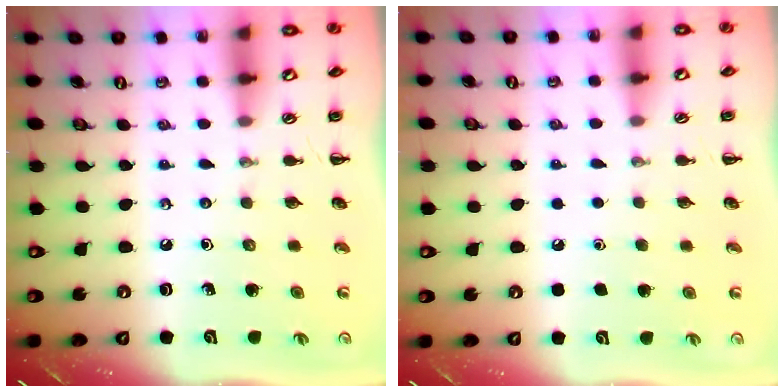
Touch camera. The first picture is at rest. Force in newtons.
{"total": 1.7, "press": 1.7, "slide": 0.1}